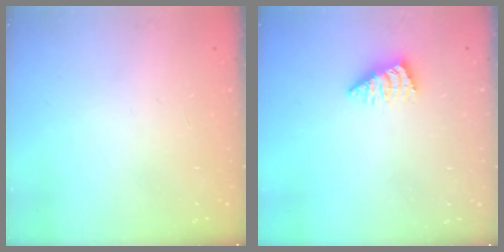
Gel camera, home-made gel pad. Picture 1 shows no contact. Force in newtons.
{"total": 2.4, "press": 2.3, "slide": 0.5}